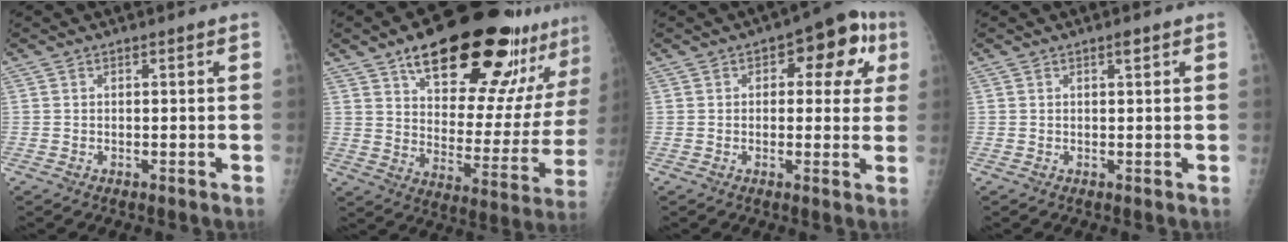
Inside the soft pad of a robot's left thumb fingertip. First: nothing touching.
{"total": 28.9, "force": [19.2, 10.5, 18.8], "torque": [-0.231, -0.074, 0.279]}
{"total": 10.6, "force": [3.3, 5.8, 8.2], "torque": [-0.052, 0.017, 0.031]}
{"total": 1.1, "force": [0.7, 0.3, 0.8], "torque": [-0.011, -0.002, 0.010]}